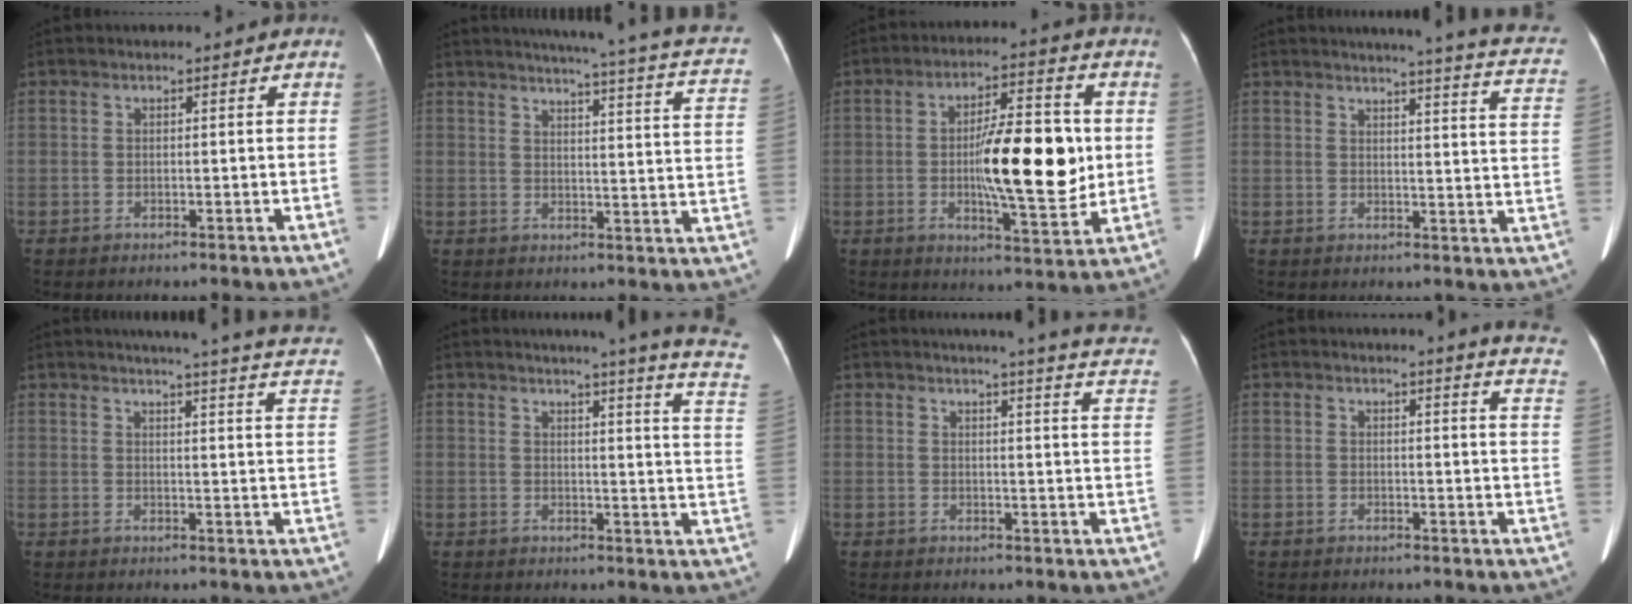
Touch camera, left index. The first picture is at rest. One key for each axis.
{"total": 21.3, "fx": 17.7, "fy": 0.8, "fz": 11.8, "tx": -0.156, "ty": -0.034, "tz": 0.192}
{"total": 13.9, "fx": 0.0, "fy": 3.3, "fz": 13.5, "tx": -0.218, "ty": 0.002, "tz": 0.000}
{"total": 16.3, "fx": 13.8, "fy": 0.5, "fz": 8.7, "tx": -0.108, "ty": -0.049, "tz": 0.136}
{"total": 24.1, "fx": 21.9, "fy": 0.7, "fz": 10.0, "tx": -0.131, "ty": -0.064, "tz": 0.239}
{"total": 15.7, "fx": 13.2, "fy": -1.8, "fz": 8.3, "tx": -0.113, "ty": -0.078, "tz": 0.132}
{"total": 18.9, "fx": 17.2, "fy": 0.1, "fz": 7.7, "tx": -0.090, "ty": -0.071, "tz": 0.177}
{"total": 9.9, "fx": 9.3, "fy": -0.5, "fz": 3.4, "tx": -0.023, "ty": -0.075, "tz": 0.070}